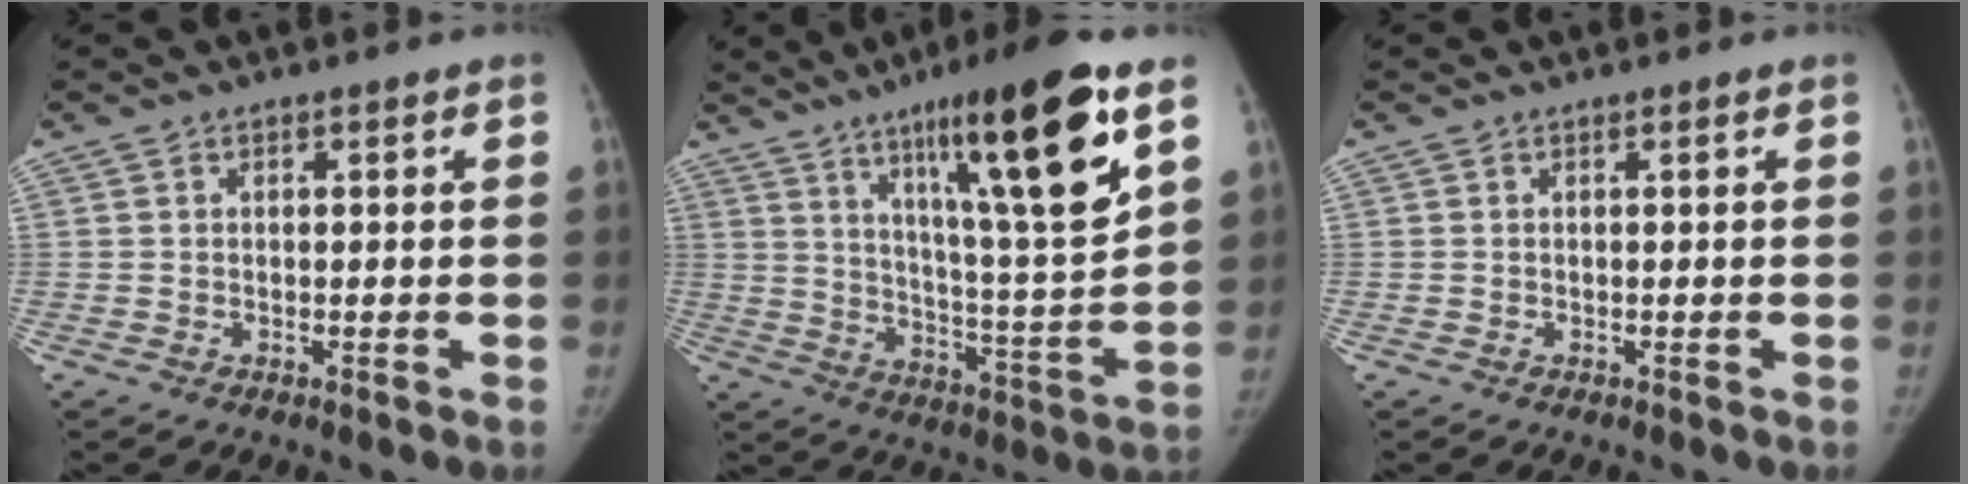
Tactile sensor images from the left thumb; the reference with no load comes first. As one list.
[{"total": 22.6, "force": [11.8, 3.0, 19.0], "torque": [-0.278, -0.051, 0.191]}, {"total": 0.0}]